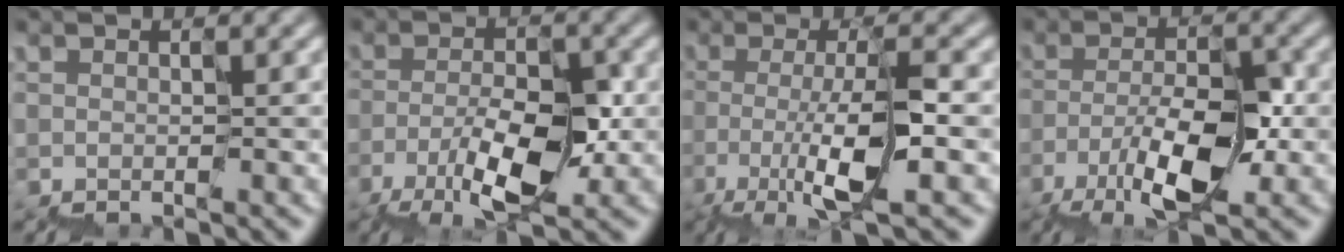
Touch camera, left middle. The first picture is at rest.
{"total": 5.3, "force": [-2.1, 2.1, 4.5], "torque": [-0.078, 0.005, -0.036]}
{"total": 5.7, "force": [-1.2, 1.3, 5.5], "torque": [-0.093, -0.003, -0.021]}
{"total": 5.8, "force": [-2.5, 2.0, 4.8], "torque": [-0.084, 0.009, -0.046]}